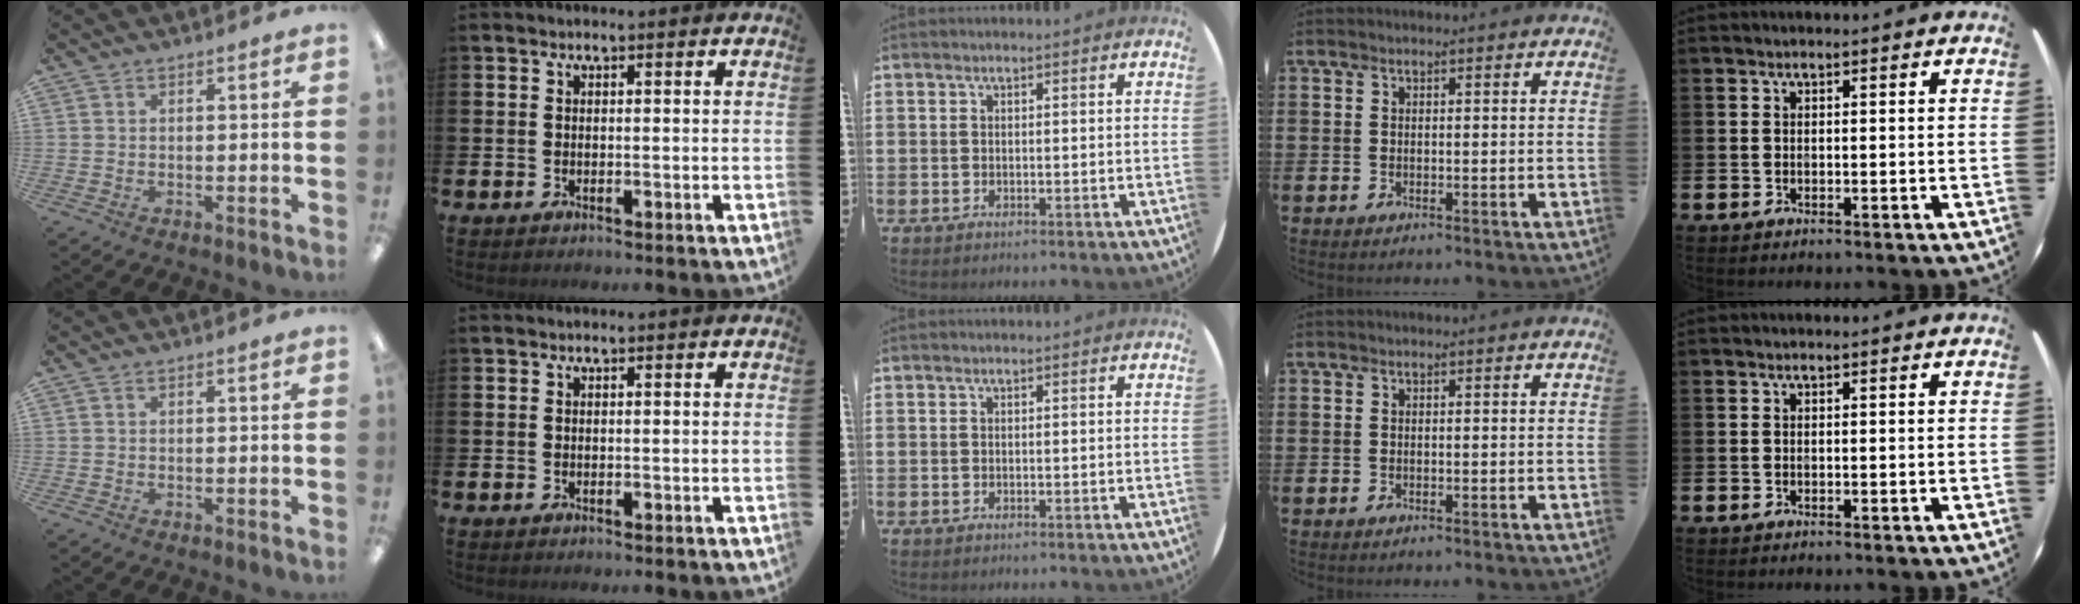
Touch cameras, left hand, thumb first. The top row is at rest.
{}